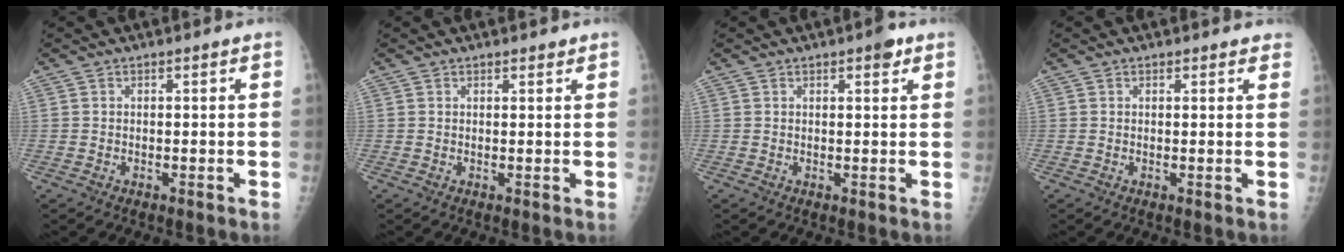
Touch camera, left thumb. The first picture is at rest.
{"total": 1.2, "force": [1.0, 0.6, 0.4], "torque": [0.001, -0.005, 0.011]}
{"total": 2.6, "force": [1.6, 1.0, 1.8], "torque": [-0.016, -0.004, 0.017]}
{"total": 2.2, "force": [1.9, 1.0, 0.3], "torque": [0.019, -0.005, 0.010]}